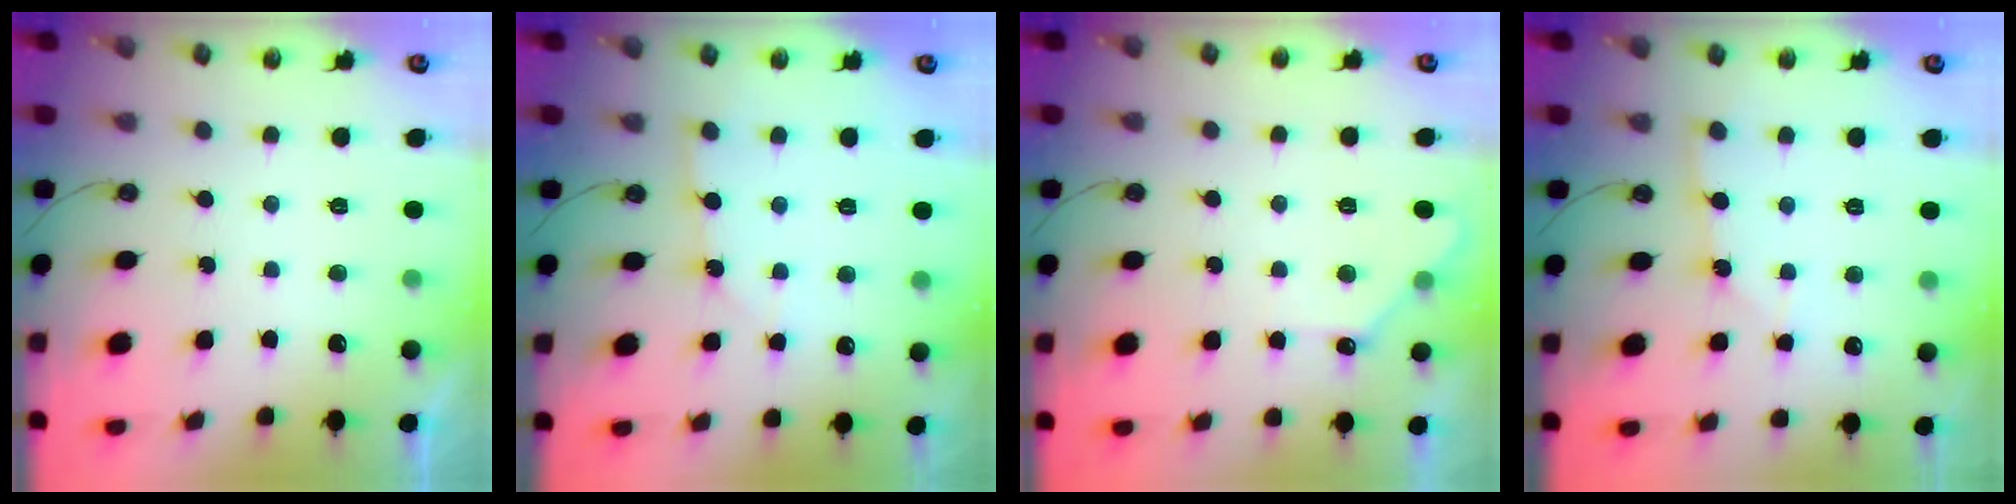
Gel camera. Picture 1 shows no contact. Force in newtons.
{"total": 3.2, "press": 3.2, "slide": 0.3}
{"total": 5.7, "press": 5.6, "slide": 0.7}
{"total": 2.8, "press": 2.8, "slide": 0.2}